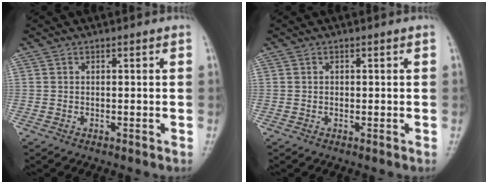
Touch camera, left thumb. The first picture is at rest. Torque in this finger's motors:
{"motor_torque": [-0.20, -0.21, 0.16, 0.00, -0.03]}